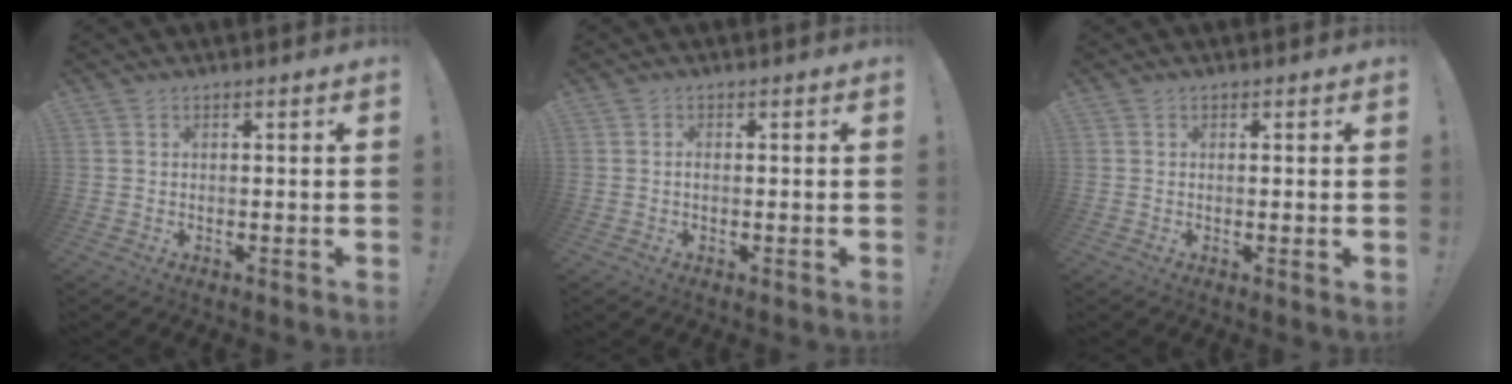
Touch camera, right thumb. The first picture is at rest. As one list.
[{"total": 0.9, "force": [-0.5, 0.3, 0.7], "torque": [-0.021, 0.006, -0.009]}, {"total": 0.9, "force": [0.1, -0.2, 0.9], "torque": [-0.016, 0.000, 0.001]}]